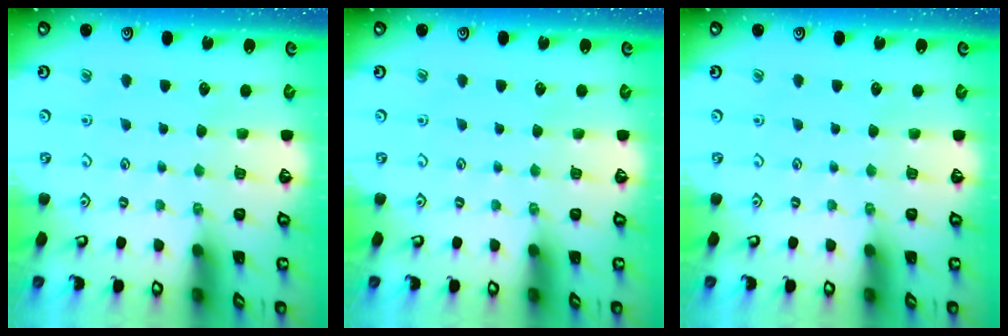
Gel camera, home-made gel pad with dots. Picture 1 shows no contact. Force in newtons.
{"total": 0.0}
{"total": 0.0}